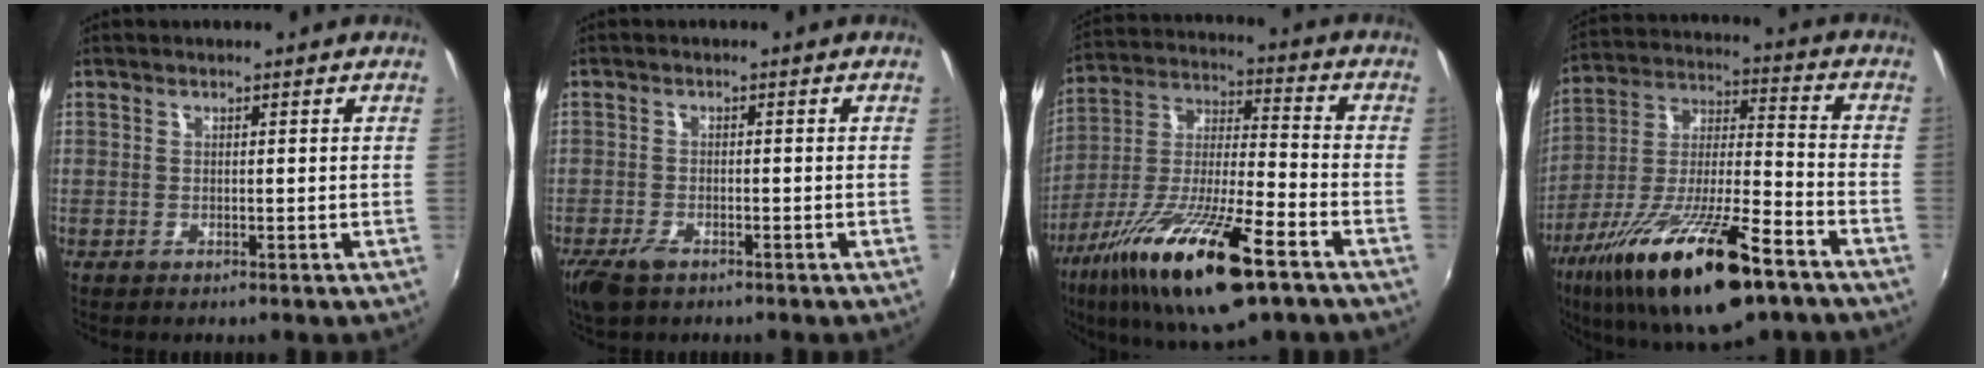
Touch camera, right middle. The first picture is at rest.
{"total": 4.3, "force": [-3.0, 1.9, 2.5], "torque": [-0.067, -0.012, -0.057]}
{"total": 22.5, "force": [-12.7, 4.8, 18.0], "torque": [-0.335, -0.043, -0.232]}
{"total": 24.6, "force": [-14.5, 6.2, 18.9], "torque": [-0.343, -0.042, -0.251]}